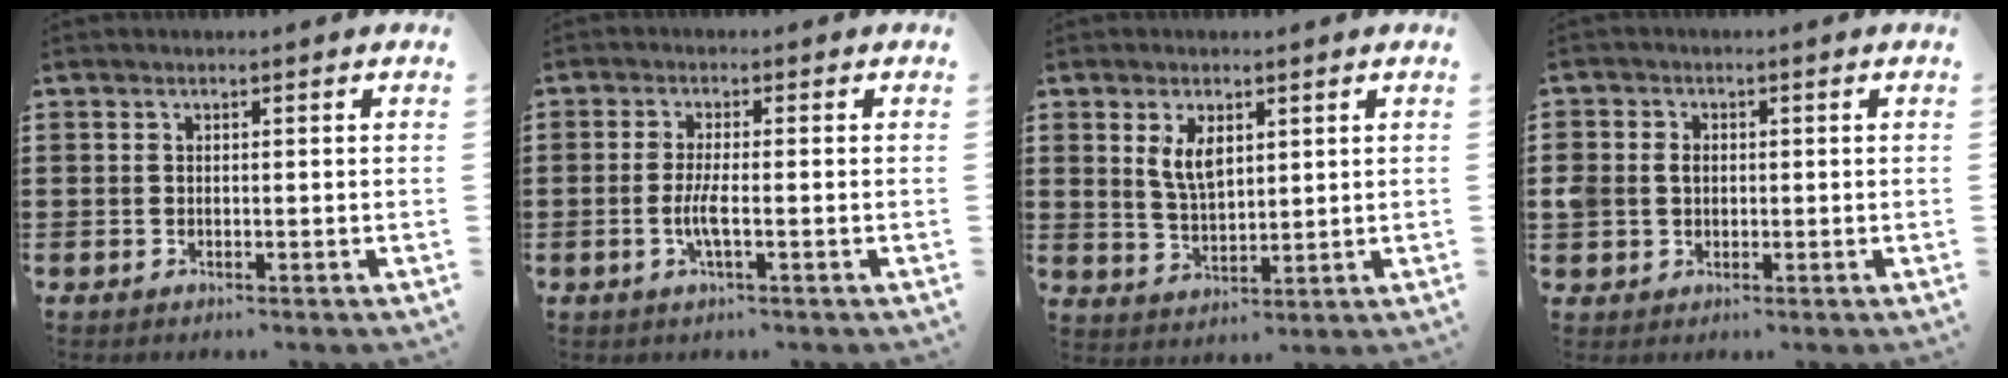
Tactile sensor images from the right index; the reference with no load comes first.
{"total": 3.4, "force": [-0.9, 0.4, 3.2], "torque": [-0.072, -0.008, -0.022]}
{"total": 4.8, "force": [2.1, 2.2, 3.7], "torque": [-0.080, 0.004, 0.036]}
{"total": 2.7, "force": [0.2, 2.2, 1.6], "torque": [-0.044, 0.008, -0.001]}